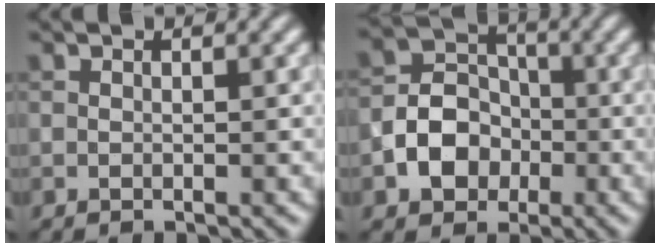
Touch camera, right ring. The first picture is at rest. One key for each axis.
{"total": 5.1, "fx": -1.7, "fy": 4.2, "fz": 2.5, "tx": -0.039, "ty": 0.004, "tz": -0.035}